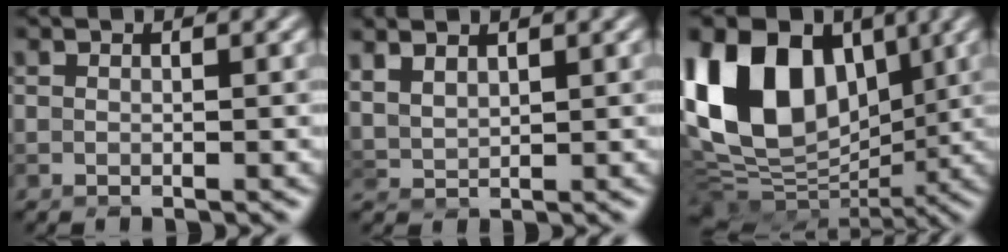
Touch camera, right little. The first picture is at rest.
{"total": 2.6, "force": [2.0, 1.1, 1.2], "torque": [-0.038, 0.011, 0.043]}
{"total": 14.3, "force": [3.8, 10.0, 9.5], "torque": [-0.194, 0.025, 0.055]}